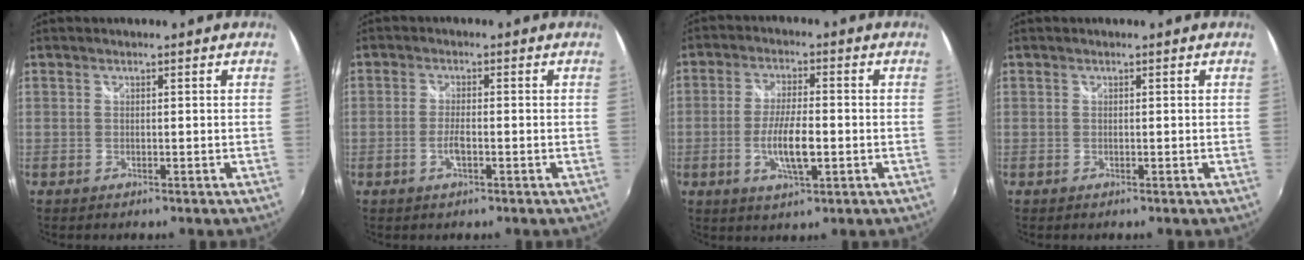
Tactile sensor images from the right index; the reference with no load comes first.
{"total": 2.8, "force": [-1.1, 0.7, 2.4], "torque": [-0.055, -0.002, -0.023]}
{"total": 7.9, "force": [-2.1, 2.1, 7.4], "torque": [-0.145, -0.006, -0.037]}
{"total": 0.0}